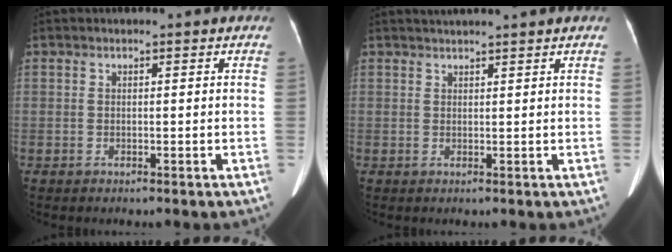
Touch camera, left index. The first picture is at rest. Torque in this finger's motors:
{"motor_torque": [0.63, -0.98, 0.14, 0.05]}